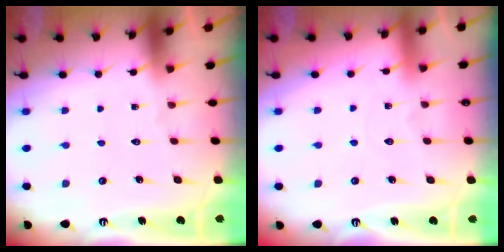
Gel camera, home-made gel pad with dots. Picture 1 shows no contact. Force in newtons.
{"total": 2.7, "press": 2.7, "slide": 0.3}